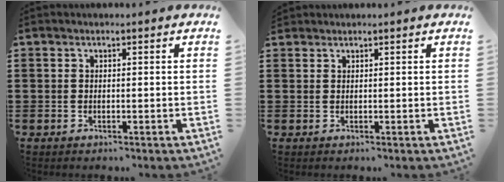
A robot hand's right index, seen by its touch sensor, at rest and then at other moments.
{"total": 0.8, "force": [0.7, 0.2, -0.1], "torque": [0.002, 0.001, 0.015]}